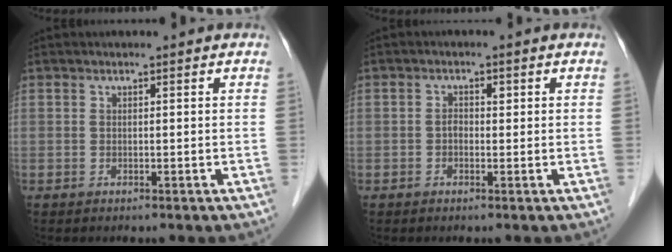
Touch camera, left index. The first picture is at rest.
{"total": 1.5, "force": [-0.3, 1.0, 1.1], "torque": [-0.020, 0.008, -0.006]}